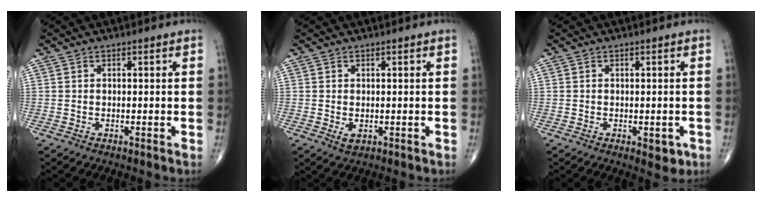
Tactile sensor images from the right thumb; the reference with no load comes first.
{"total": 1.7, "force": [-0.2, 1.0, 1.3], "torque": [-0.021, -0.004, 0.001]}
{"total": 2.8, "force": [-0.9, 1.5, 2.2], "torque": [-0.012, -0.001, -0.007]}